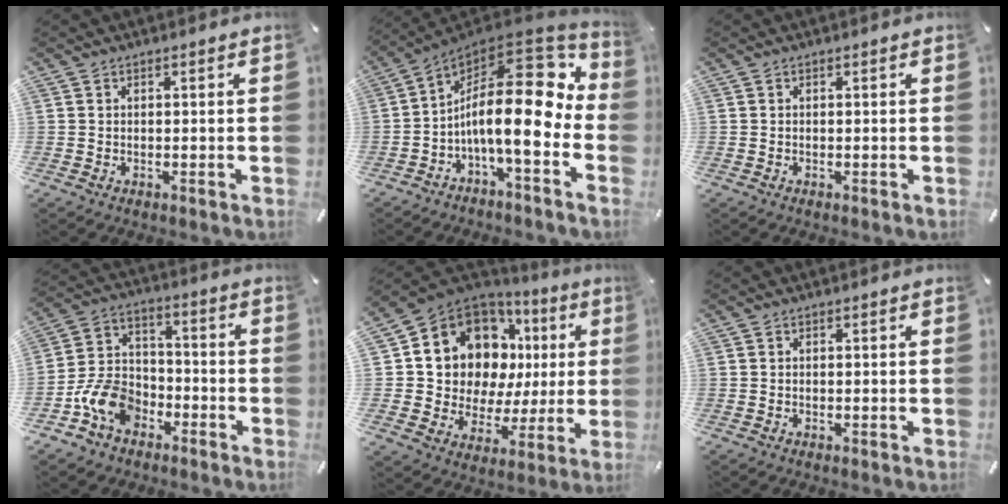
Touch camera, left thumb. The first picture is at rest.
{"total": 20.1, "force": [0.2, 8.0, 18.4], "torque": [-0.316, -0.038, -0.002]}
{"total": 0.0}
{"total": 12.2, "force": [-6.1, 8.8, 5.8], "torque": [-0.121, 0.045, -0.108]}
{"total": 13.5, "force": [6.9, 10.4, 5.2], "torque": [-0.097, -0.072, 0.133]}
{"total": 0.0}